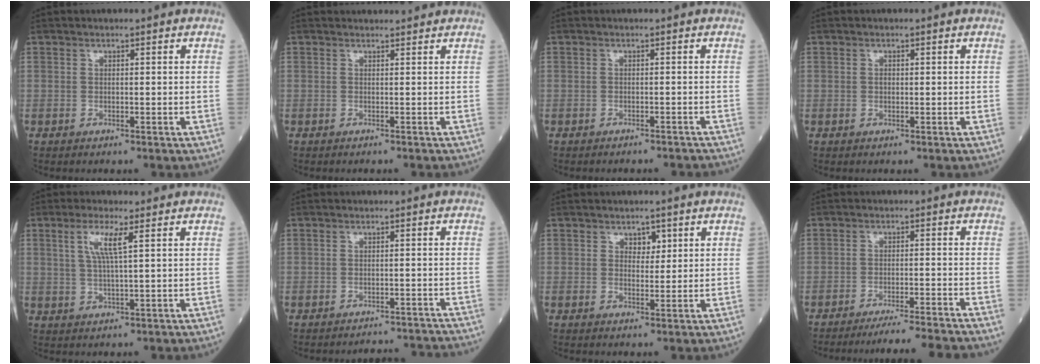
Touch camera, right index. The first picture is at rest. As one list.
[{"total": 1.8, "force": [1.5, 0.6, 0.9], "torque": [-0.031, 0.013, 0.012]}, {"total": 3.7, "force": [-3.7, 0.6, 0.4], "torque": [-0.006, -0.009, -0.041]}, {"total": 0.5, "force": [0.0, 0.4, 0.3], "torque": [-0.008, 0.002, -0.001]}, {"total": 4.8, "force": [1.8, 0.0, 4.4], "torque": [-0.092, 0.002, 0.038]}, {"total": 7.7, "force": [-7.7, 0.3, 0.4], "torque": [0.005, 0.006, -0.083]}, {"total": 2.2, "force": [1.2, 1.4, 1.2], "torque": [-0.010, 0.000, 0.018]}, {"total": 9.0, "force": [-8.5, -1.9, 2.4], "torque": [-0.014, -0.013, -0.128]}]